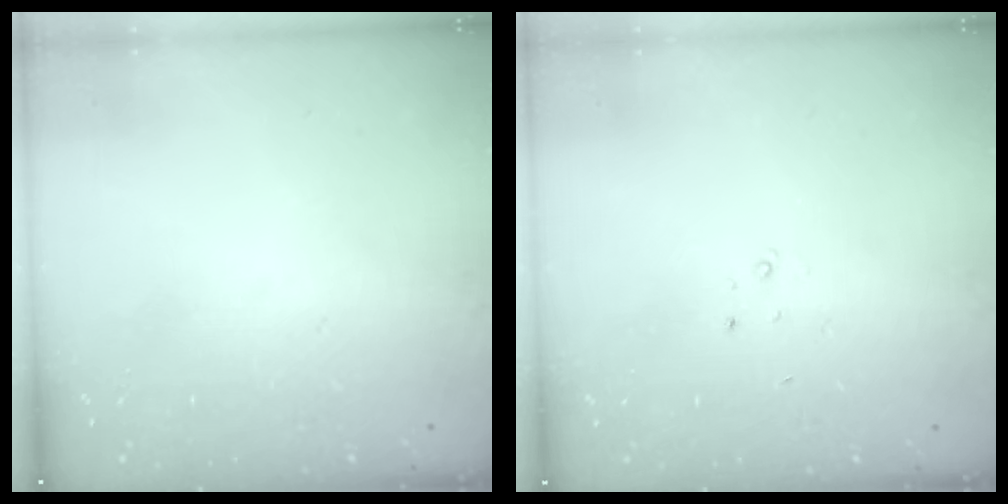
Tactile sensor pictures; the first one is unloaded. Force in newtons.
{"total": 1.5, "press": 1.5, "slide": 0.2}